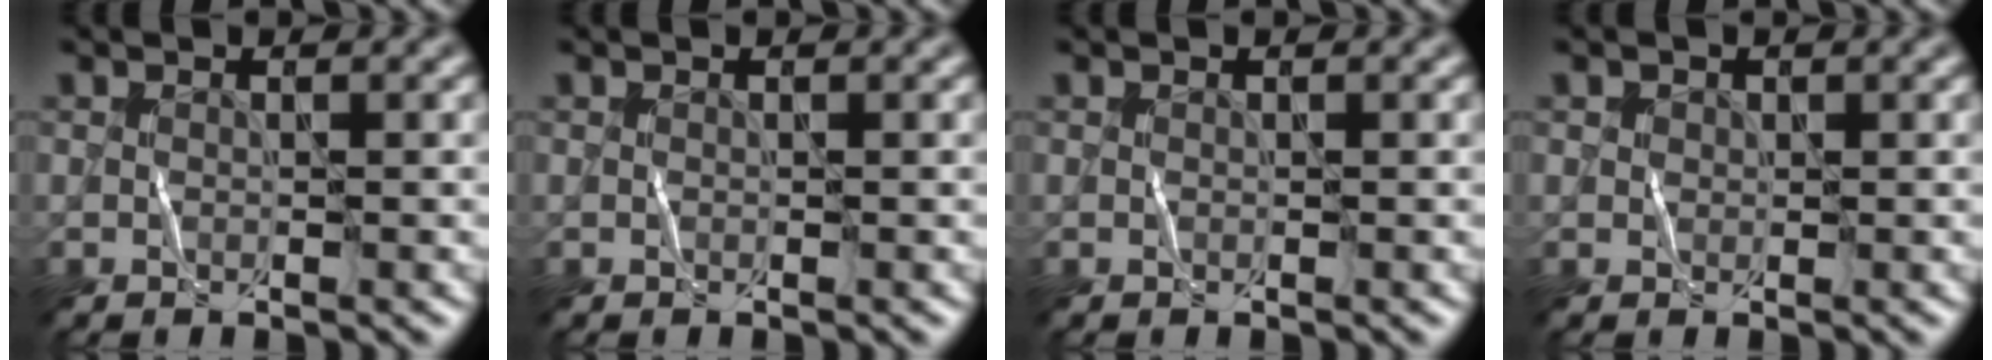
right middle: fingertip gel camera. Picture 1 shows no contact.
{"total": 0.0}
{"total": 0.0}
{"total": 0.7, "force": [0.3, 0.6, 0.1], "torque": [0.001, -0.002, 0.004]}